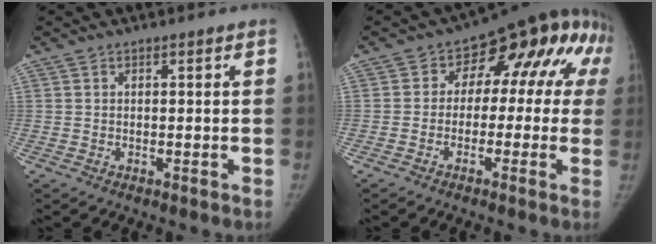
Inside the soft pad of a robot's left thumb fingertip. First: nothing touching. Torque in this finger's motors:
{"motor_torque": [-0.21, 1.00, -0.09, 0.19, 0.07]}